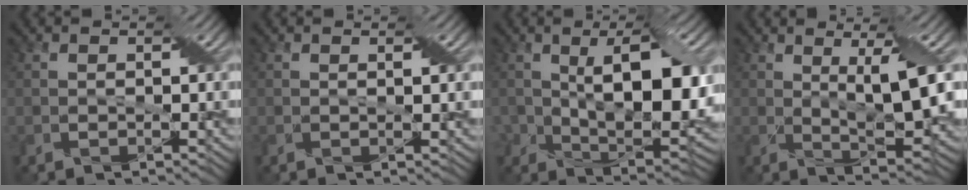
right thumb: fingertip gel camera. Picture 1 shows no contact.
{"total": 0.8, "force": [0.4, 0.0, 0.7], "torque": [-0.012, 0.002, 0.006]}
{"total": 12.1, "force": [1.4, 5.9, 10.5], "torque": [-0.173, -0.011, 0.031]}
{"total": 7.8, "force": [1.6, 1.6, 7.4], "torque": [-0.128, 0.004, 0.031]}